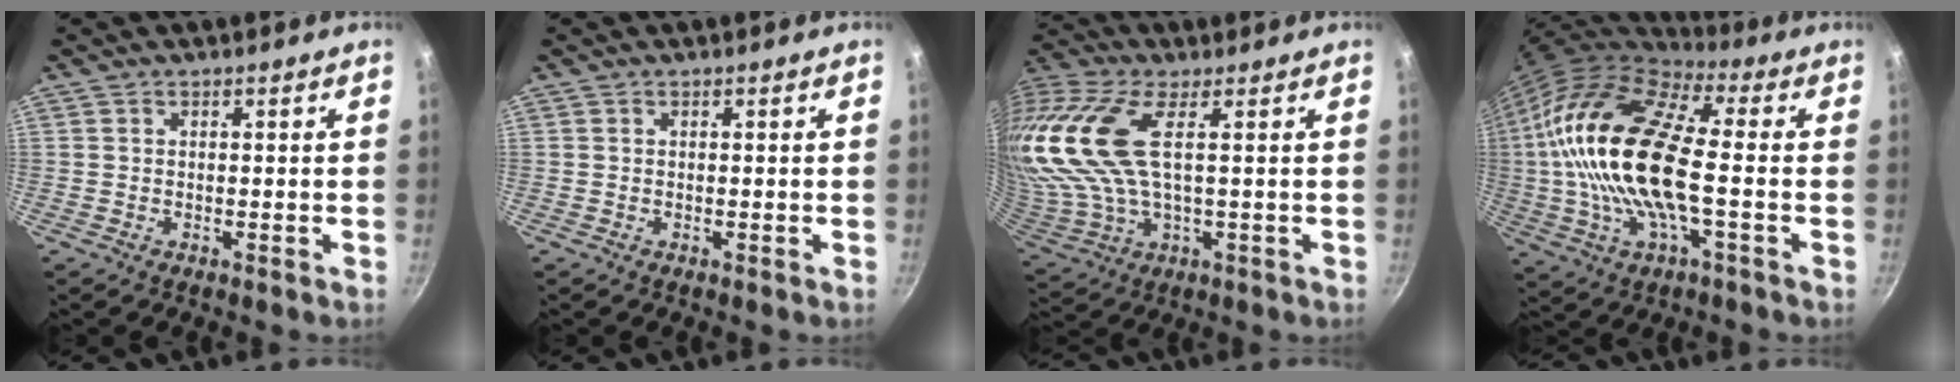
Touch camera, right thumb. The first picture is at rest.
{"total": 0.0}
{"total": 20.2, "force": [4.6, 9.4, 17.2], "torque": [-0.390, 0.008, 0.091]}
{"total": 22.5, "force": [-0.2, 9.1, 20.6], "torque": [-0.404, 0.023, -0.018]}